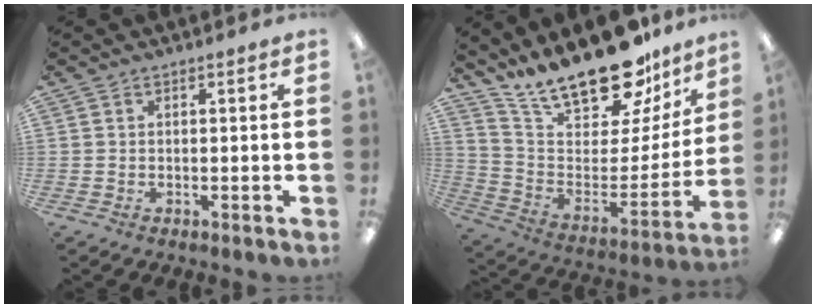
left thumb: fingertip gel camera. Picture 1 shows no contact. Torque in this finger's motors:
{"motor_torque": [0.91, 0.85, 1.44, -1.34, 0.28]}